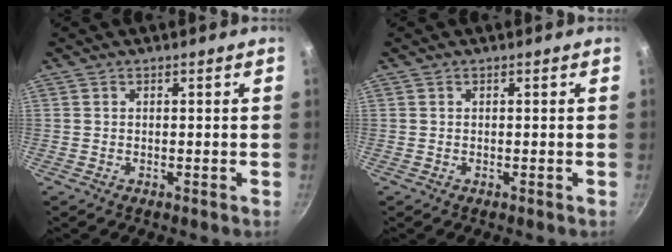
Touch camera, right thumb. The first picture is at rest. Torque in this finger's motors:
{"motor_torque": [0.00, 0.00, 0.05, 0.09, 0.00]}